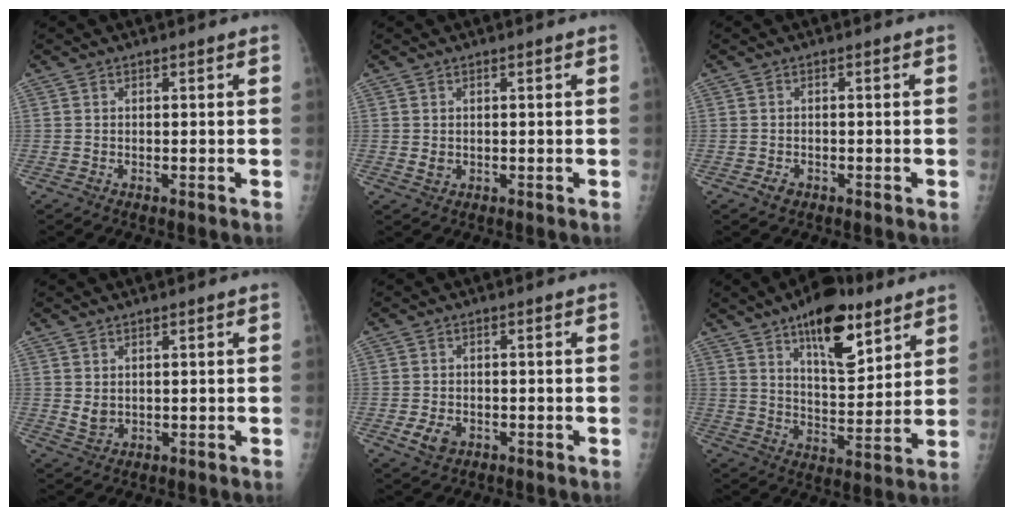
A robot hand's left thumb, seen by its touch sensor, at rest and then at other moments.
{"total": 1.3, "force": [0.1, 1.1, 0.8], "torque": [-0.007, -0.002, 0.006]}
{"total": 1.6, "force": [-1.0, 1.1, 0.7], "torque": [-0.006, 0.002, -0.013]}
{"total": 2.3, "force": [0.7, 1.7, 1.4], "torque": [-0.018, -0.011, 0.021]}
{"total": 3.6, "force": [-1.4, 2.5, 2.0], "torque": [-0.034, 0.000, -0.019]}
{"total": 15.8, "force": [9.3, 6.5, 11.0], "torque": [-0.131, -0.051, 0.147]}